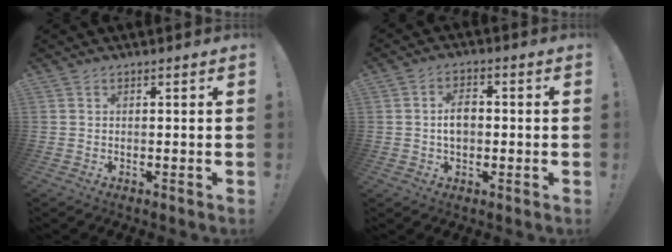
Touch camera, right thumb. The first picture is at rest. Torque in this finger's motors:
{"motor_torque": [0.65, 0.87, 0.32, -0.30, 0.06]}